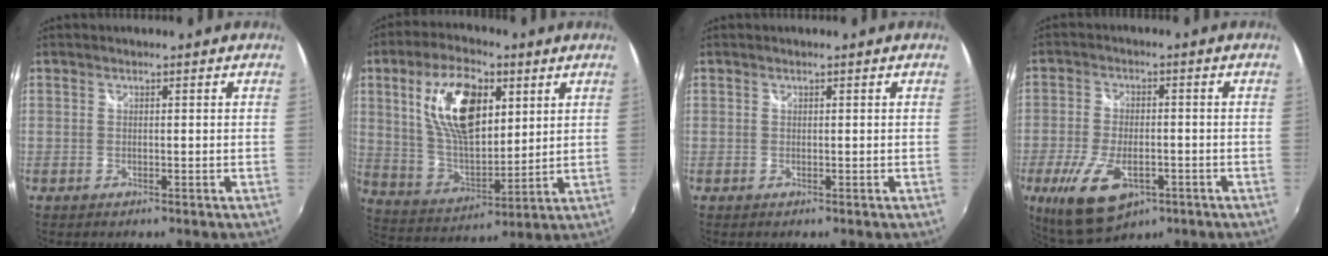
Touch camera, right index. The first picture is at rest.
{"total": 17.3, "force": [6.2, 8.4, 13.8], "torque": [-0.259, 0.014, 0.123]}
{"total": 0.0}
{"total": 12.8, "force": [-5.8, 6.4, 9.5], "torque": [-0.208, -0.033, -0.096]}